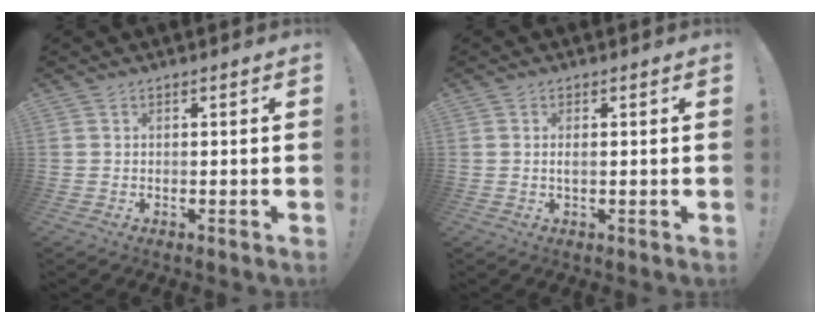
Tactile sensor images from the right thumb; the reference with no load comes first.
{"total": 1.0, "force": [0.0, 0.2, 1.0], "torque": [-0.013, -0.002, -0.002]}